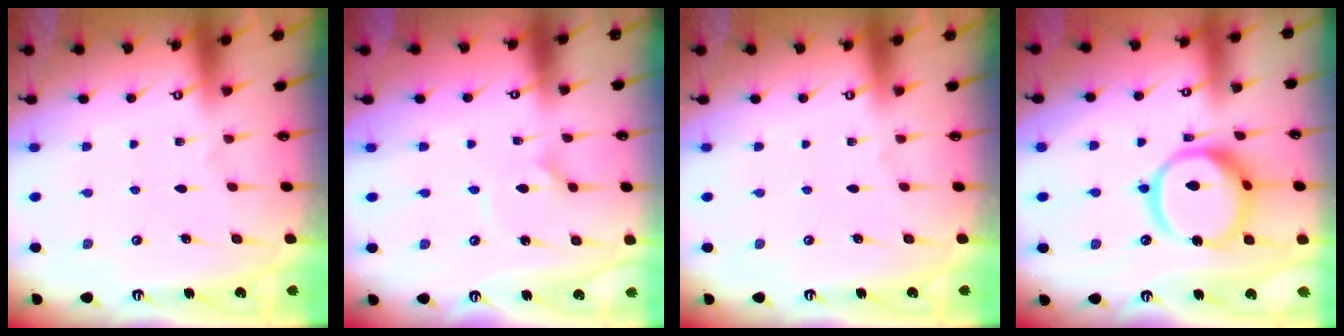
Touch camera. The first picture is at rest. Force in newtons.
{"total": 2.0, "press": 2.0, "slide": 0.1}
{"total": 0.0}
{"total": 17.3, "press": 17.2, "slide": 1.8}